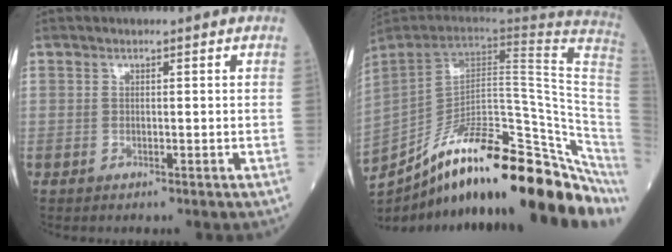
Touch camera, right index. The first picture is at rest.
{"total": 32.9, "force": [-24.0, 5.5, 21.7], "torque": [-0.271, -0.023, -0.354]}